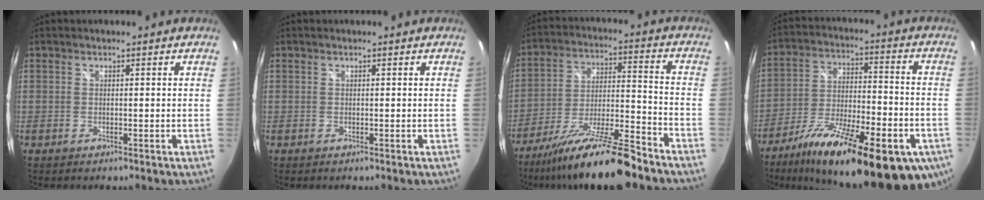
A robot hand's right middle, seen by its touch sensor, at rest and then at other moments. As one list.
[{"total": 0.0}, {"total": 17.1, "force": [-13.9, 1.4, 9.9], "torque": [-0.192, -0.017, -0.234]}, {"total": 27.8, "force": [-17.2, 8.1, 20.3], "torque": [-0.331, -0.038, -0.258]}]